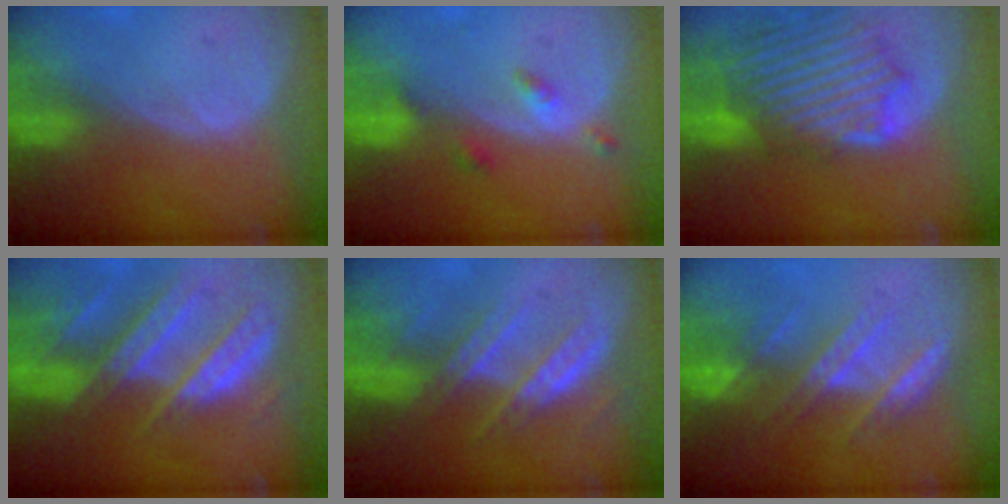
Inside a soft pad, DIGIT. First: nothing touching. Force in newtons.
{"total": 2.9, "press": 2.9, "slide": 0.2}
{"total": 12.0, "press": 11.3, "slide": 4.1}
{"total": 10.3, "press": 9.1, "slide": 4.8}
{"total": 7.2, "press": 6.8, "slide": 2.2}
{"total": 7.1, "press": 6.7, "slide": 2.5}